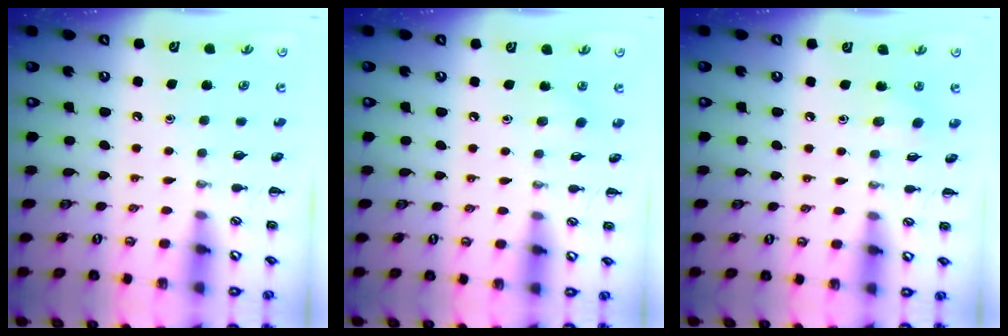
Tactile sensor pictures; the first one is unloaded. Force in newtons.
{"total": 1.8, "press": 1.7, "slide": 0.6}
{"total": 2.9, "press": 2.8, "slide": 0.6}